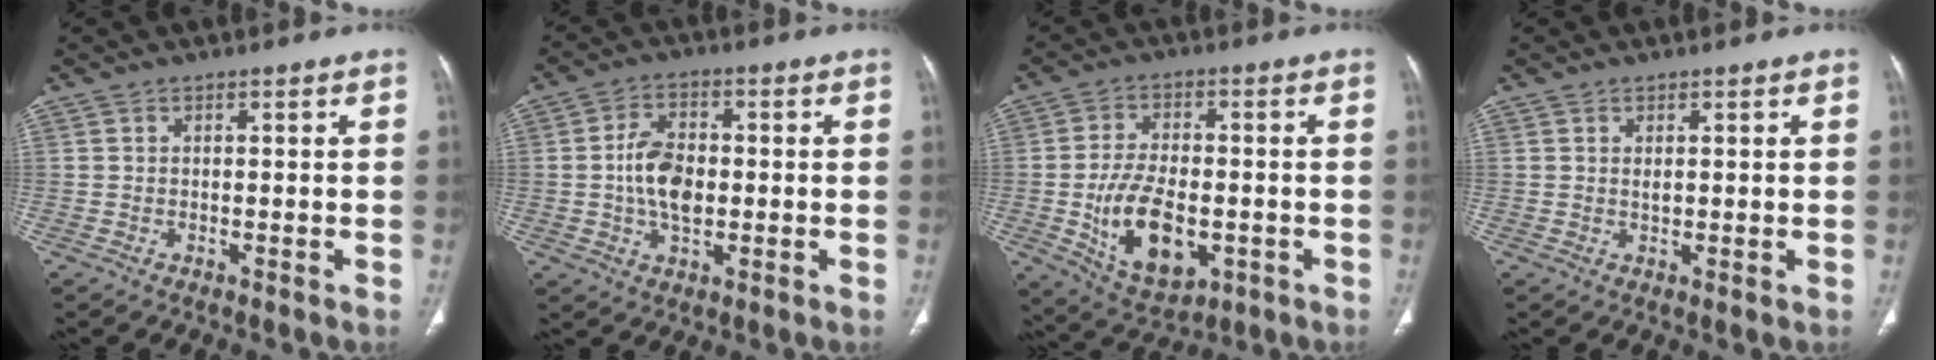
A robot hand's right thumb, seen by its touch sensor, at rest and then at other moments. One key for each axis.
{"total": 8.6, "fx": -0.5, "fy": 5.3, "fz": 6.7, "tx": -0.112, "ty": 0.008, "tz": -0.010}
{"total": 14.1, "fx": -3.1, "fy": 8.1, "fz": 11.2, "tx": -0.181, "ty": 0.002, "tz": -0.038}
{"total": 1.1, "fx": 0.3, "fy": 0.5, "fz": 0.9, "tx": -0.017, "ty": -0.004, "tz": 0.007}